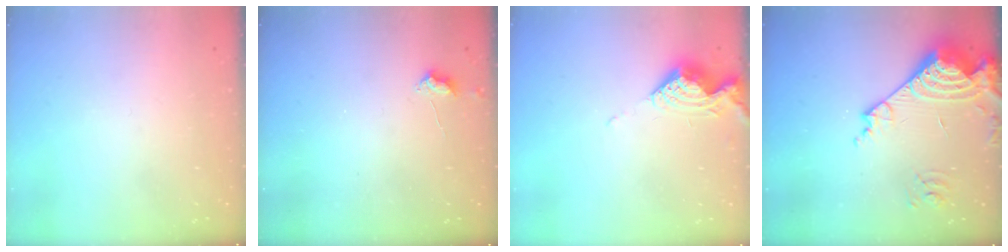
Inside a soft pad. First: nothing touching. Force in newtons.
{"total": 3.0, "press": 2.9, "slide": 0.5}
{"total": 8.0, "press": 8.0, "slide": 0.4}
{"total": 16.8, "press": 16.6, "slide": 2.0}